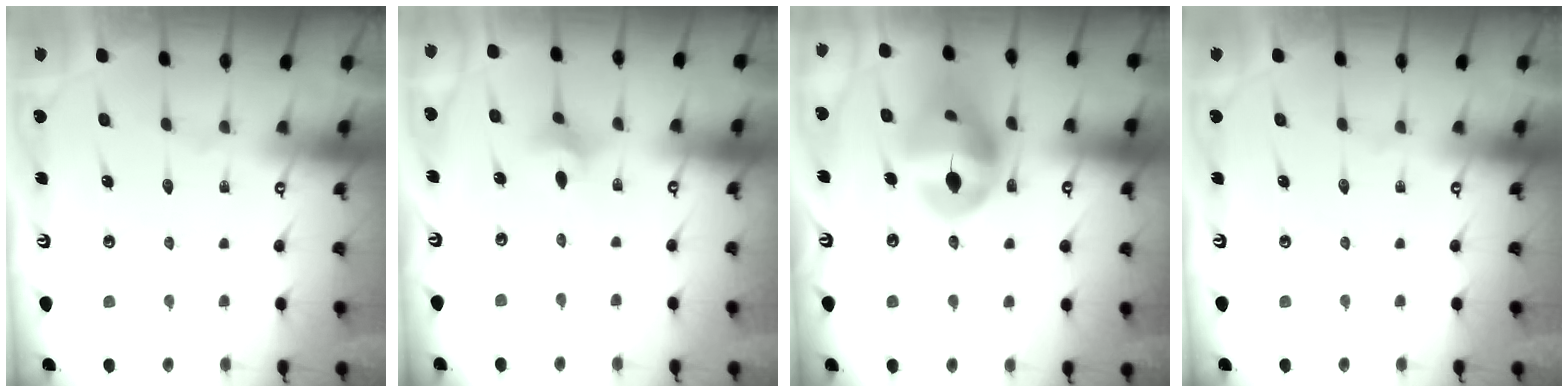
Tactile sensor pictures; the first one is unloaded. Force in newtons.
{"total": 3.2, "press": 3.1, "slide": 0.6}
{"total": 16.3, "press": 16.2, "slide": 2.3}
{"total": 0.0}